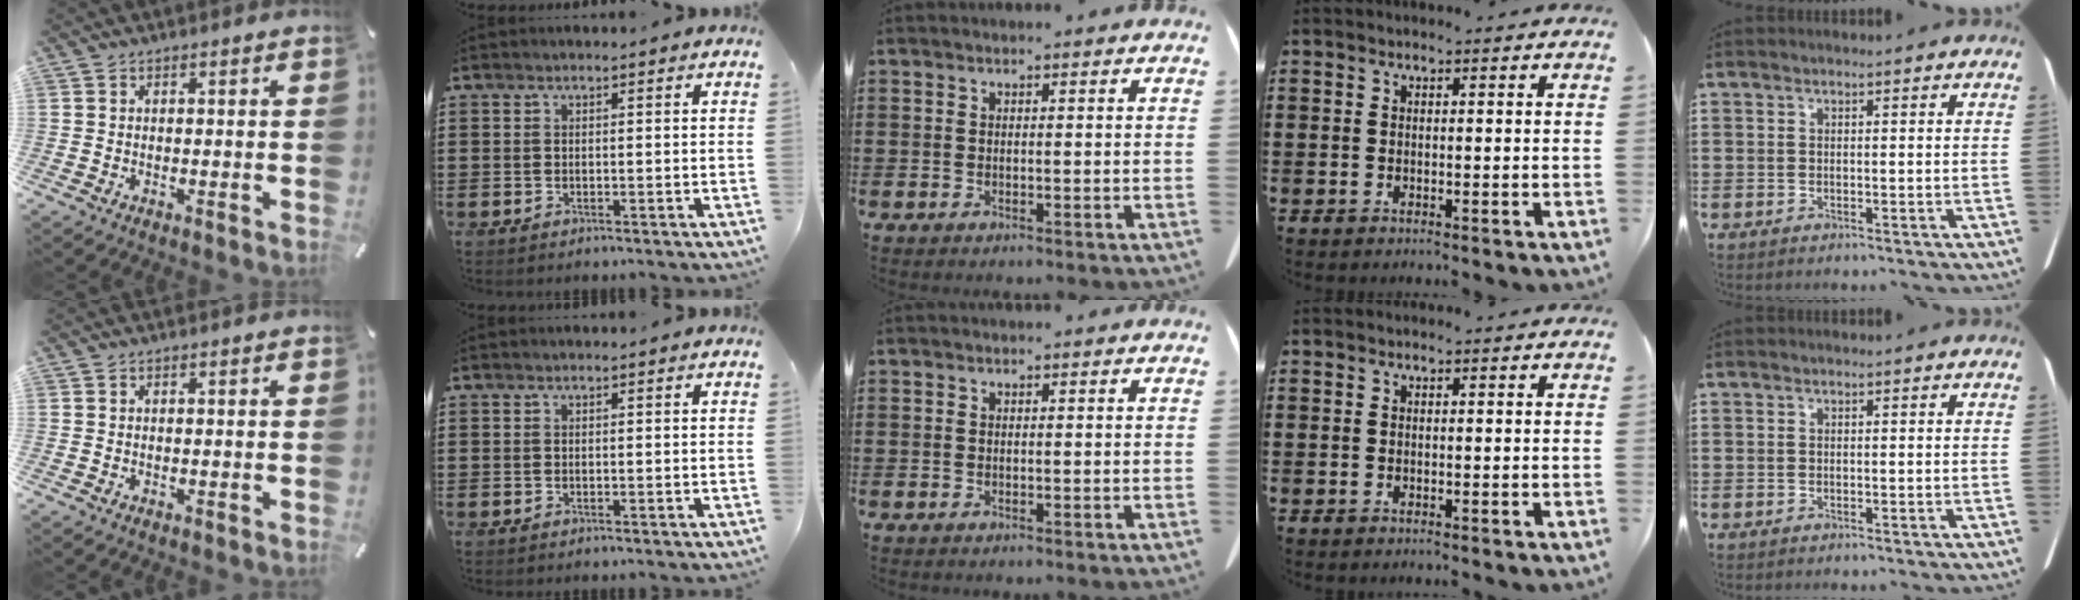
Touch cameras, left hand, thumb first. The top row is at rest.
{}